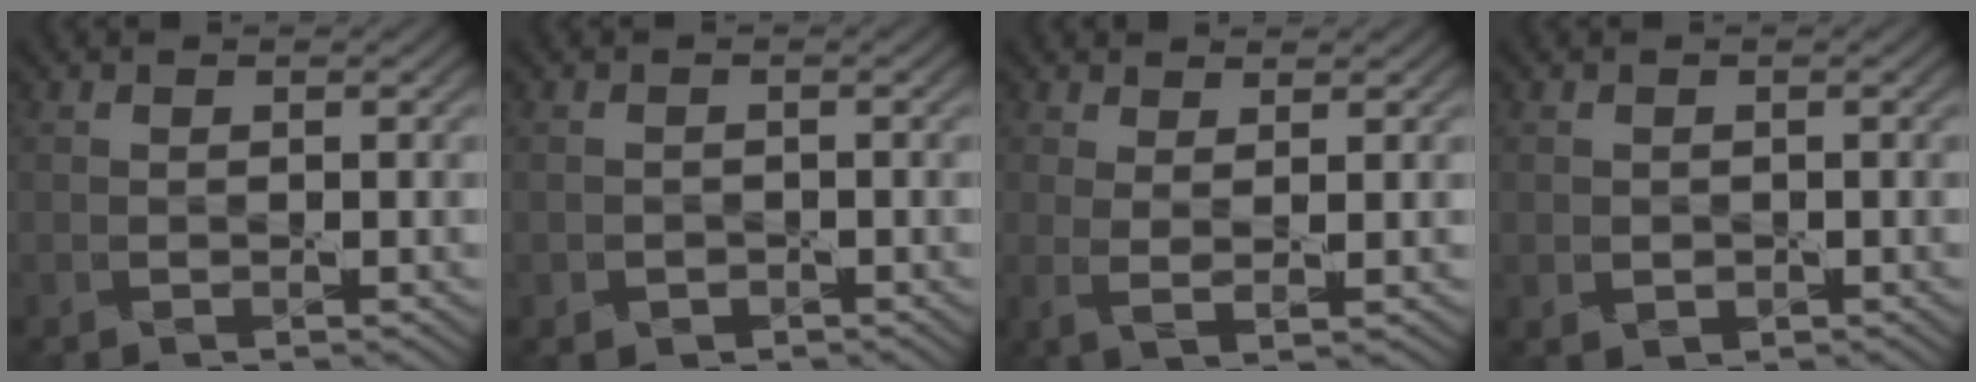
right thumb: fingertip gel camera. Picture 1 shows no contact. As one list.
[{"total": 1.3, "force": [-0.7, 1.1, 0.2], "torque": [0.001, -0.006, -0.014]}, {"total": 2.9, "force": [1.0, 0.6, 2.6], "torque": [-0.053, -0.003, 0.019]}, {"total": 1.0, "force": [-0.1, 1.0, 0.4], "torque": [-0.010, -0.009, 0.000]}]